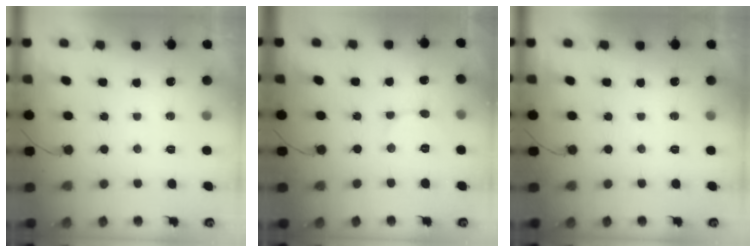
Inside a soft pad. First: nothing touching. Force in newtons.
{"total": 2.4, "press": 2.4, "slide": 0.3}
{"total": 0.0}